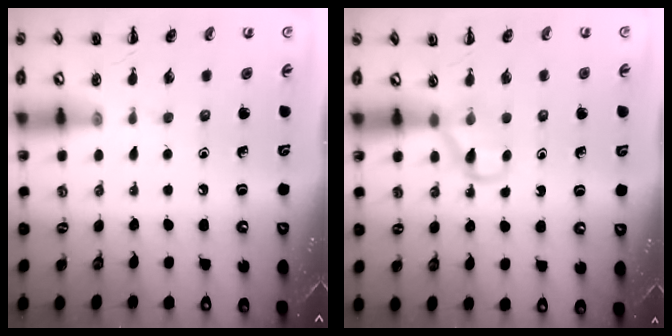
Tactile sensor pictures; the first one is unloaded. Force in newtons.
{"total": 3.6, "press": 3.3, "slide": 1.3}